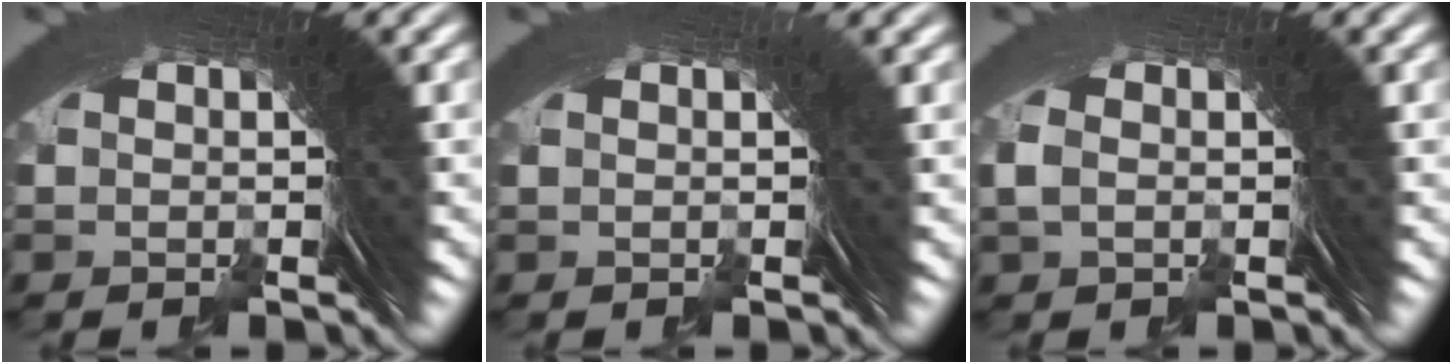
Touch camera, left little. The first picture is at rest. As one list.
[{"total": 0.6, "force": [0.3, -0.3, 0.4], "torque": [0.000, 0.008, 0.002]}, {"total": 0.6, "force": [-0.6, -0.1, 0.2], "torque": [-0.011, -0.009, -0.004]}]